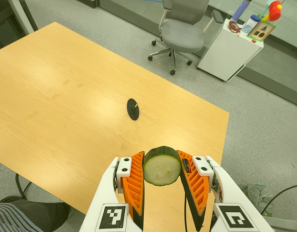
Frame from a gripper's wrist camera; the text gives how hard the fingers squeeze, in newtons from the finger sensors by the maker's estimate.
{"total": 11.0, "left": 10.7, "right": 11.4}